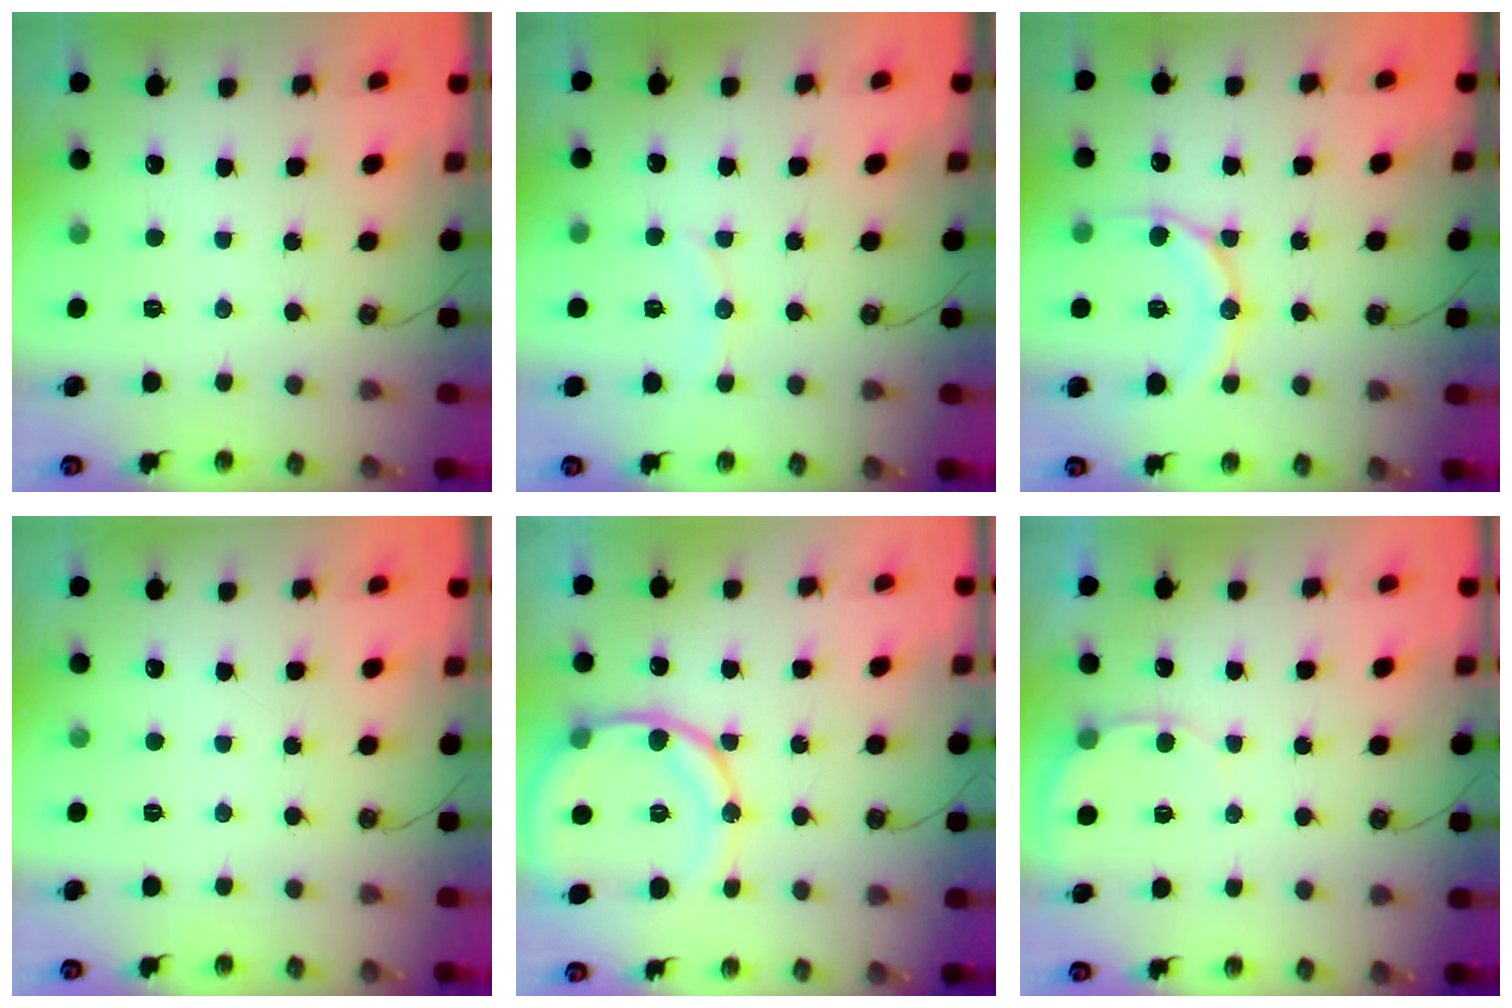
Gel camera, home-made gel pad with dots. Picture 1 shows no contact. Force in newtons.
{"total": 6.1, "press": 5.9, "slide": 1.7}
{"total": 13.3, "press": 13.2, "slide": 1.5}
{"total": 0.0}
{"total": 16.3, "press": 16.1, "slide": 2.5}
{"total": 5.2, "press": 5.2, "slide": 0.3}